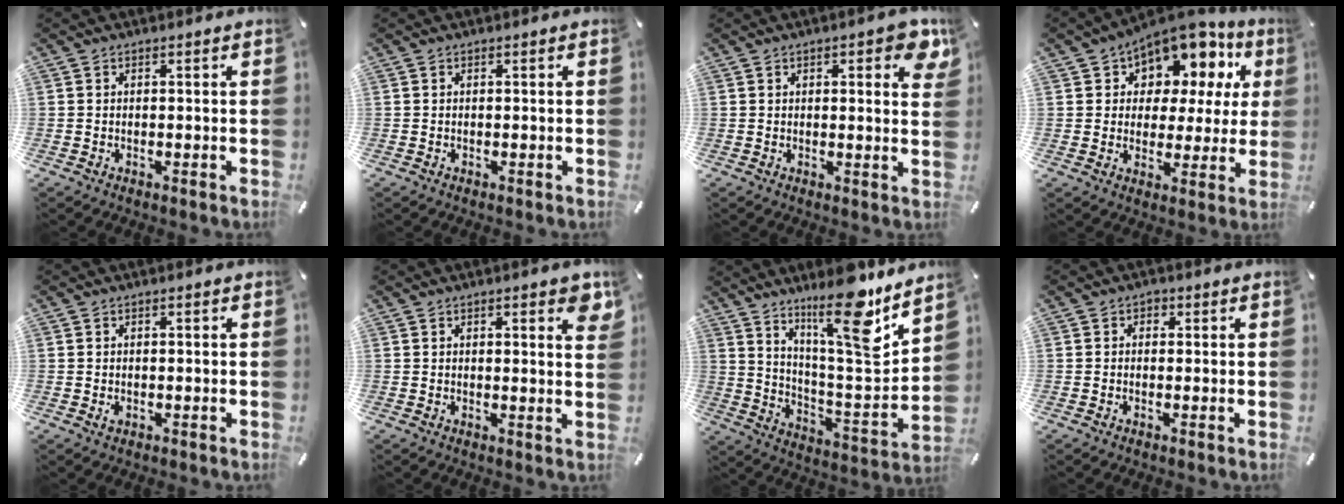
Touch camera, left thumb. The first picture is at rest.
{"total": 0.0}
{"total": 6.5, "force": [3.2, 2.3, 5.2], "torque": [-0.057, -0.013, 0.046]}
{"total": 11.3, "force": [7.6, 7.0, 4.4], "torque": [-0.075, -0.067, 0.135]}
{"total": 1.0, "force": [-0.1, 0.7, 0.8], "torque": [-0.015, 0.002, -0.003]}
{"total": 4.2, "force": [2.2, 1.2, 3.4], "torque": [-0.046, -0.008, 0.033]}
{"total": 19.0, "force": [14.4, 3.6, 11.8], "torque": [-0.189, -0.111, 0.232]}
{"total": 1.2, "force": [0.1, 1.1, 0.4], "torque": [-0.009, 0.008, -0.001]}